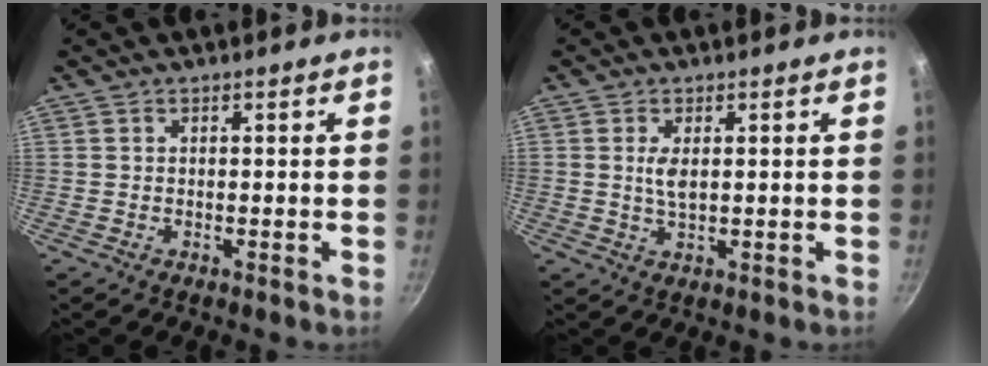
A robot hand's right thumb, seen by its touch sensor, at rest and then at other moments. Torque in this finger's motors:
{"motor_torque": [0.07, 0.06, 0.65, -0.30, 0.02]}